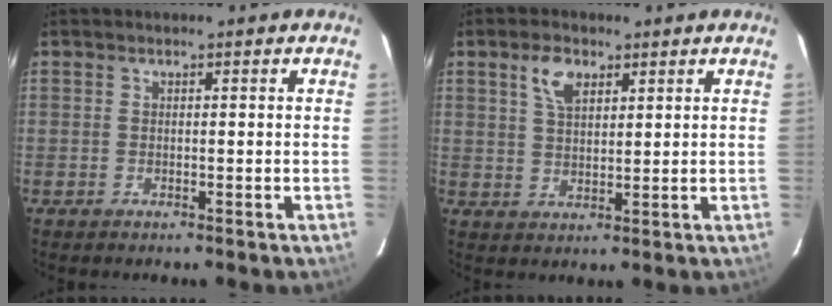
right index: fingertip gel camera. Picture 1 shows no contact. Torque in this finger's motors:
{"motor_torque": [0.55, 0.52, 0.17, 0.06]}